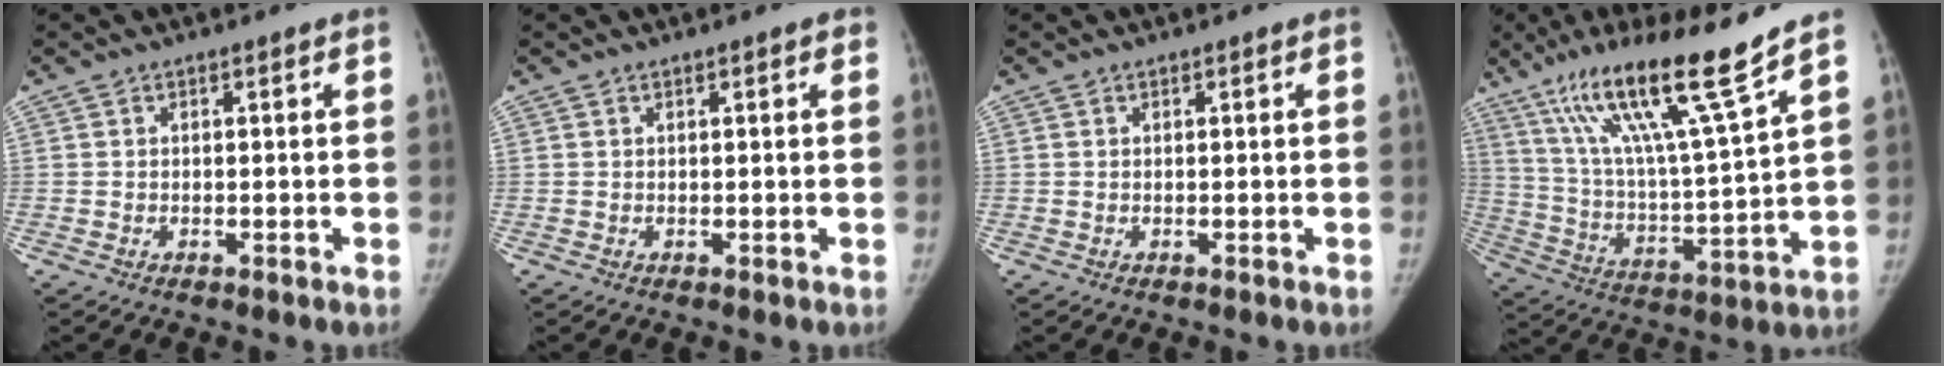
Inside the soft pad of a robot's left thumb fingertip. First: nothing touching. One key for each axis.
{"total": 0.9, "fx": 0.5, "fy": 0.2, "fz": 0.7, "tx": -0.008, "ty": 0.000, "tz": 0.006}
{"total": 0.0}
{"total": 19.7, "fx": 13.4, "fy": 0.5, "fz": 14.4, "tx": -0.238, "ty": -0.063, "tz": 0.241}